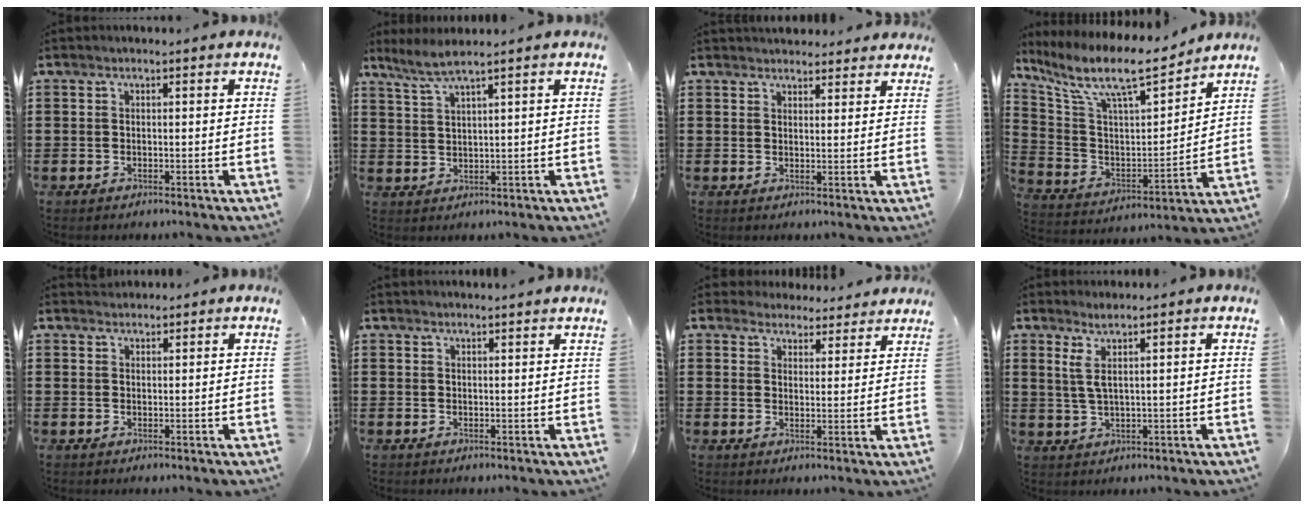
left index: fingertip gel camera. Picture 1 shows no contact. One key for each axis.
{"total": 3.1, "fx": 2.2, "fy": -0.3, "fz": 2.1, "tx": -0.048, "ty": -0.001, "tz": 0.041}
{"total": 2.7, "fx": 2.7, "fy": 0.5, "fz": 0.1, "tx": -0.008, "ty": -0.006, "tz": 0.051}
{"total": 11.0, "fx": 8.8, "fy": 2.3, "fz": 6.3, "tx": -0.150, "ty": -0.053, "tz": 0.147}
{"total": 1.3, "fx": 1.3, "fy": 0.4, "fz": -0.1, "tx": -0.002, "ty": 0.000, "tz": 0.027}
{"total": 1.4, "fx": 1.4, "fy": -0.2, "fz": 0.2, "tx": -0.006, "ty": -0.002, "tz": 0.028}
{"total": 4.0, "fx": 3.9, "fy": 0.9, "fz": 0.1, "tx": -0.019, "ty": -0.015, "tz": 0.072}
{"total": 3.1, "fx": 1.7, "fy": 0.0, "fz": 2.6, "tx": -0.062, "ty": -0.005, "tz": 0.029}